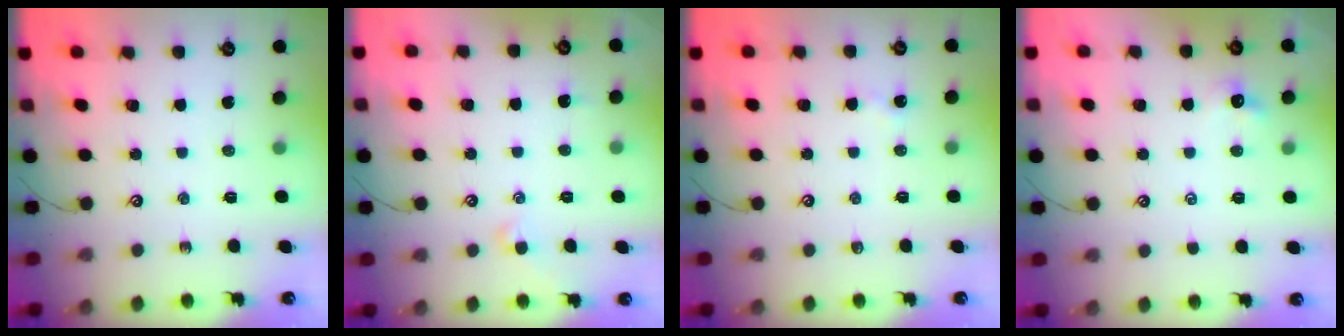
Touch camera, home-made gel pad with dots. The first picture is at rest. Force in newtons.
{"total": 0.7, "press": 0.3, "slide": 0.6}
{"total": 1.1, "press": 1.0, "slide": 0.2}
{"total": 0.7, "press": 0.6, "slide": 0.5}